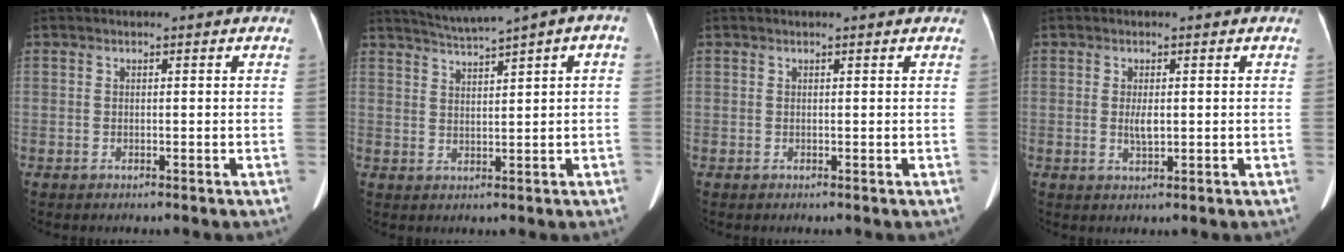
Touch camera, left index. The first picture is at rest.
{"total": 6.0, "force": [3.8, -0.3, 4.7], "torque": [-0.076, 0.023, 0.066]}
{"total": 1.4, "force": [1.3, 0.1, 0.5], "torque": [-0.013, 0.007, 0.012]}
{"total": 2.0, "force": [0.0, 0.6, 1.9], "torque": [-0.041, -0.005, 0.002]}